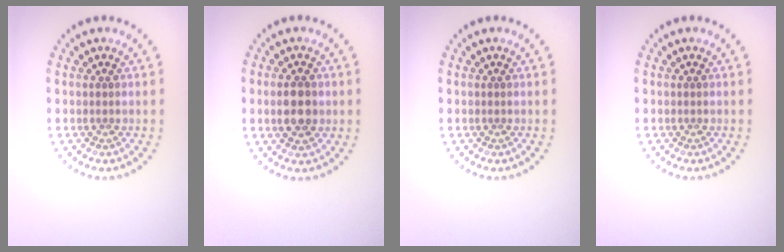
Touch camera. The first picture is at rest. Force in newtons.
{"total": 3.4, "press": 3.4, "slide": 0.1}
{"total": 0.0}
{"total": 0.0}